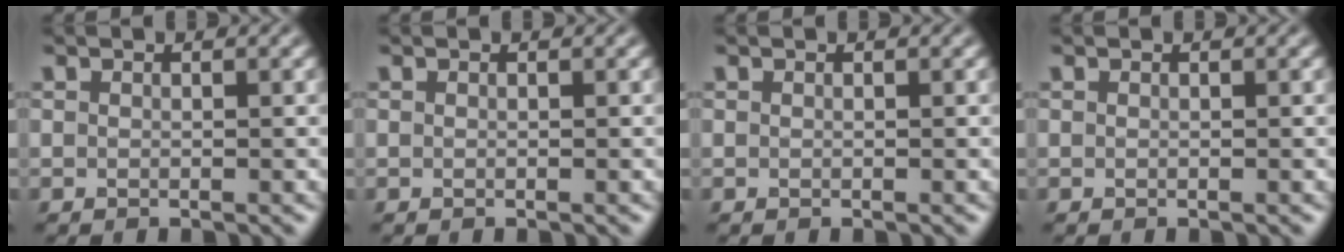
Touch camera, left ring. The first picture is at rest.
{"total": 0.0}
{"total": 0.0}
{"total": 0.0}